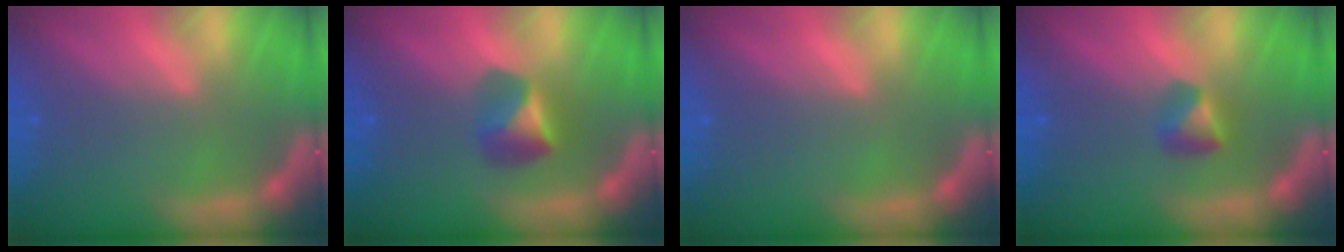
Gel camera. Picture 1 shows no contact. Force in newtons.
{"total": 2.9}
{"total": 0.0}
{"total": 1.9}